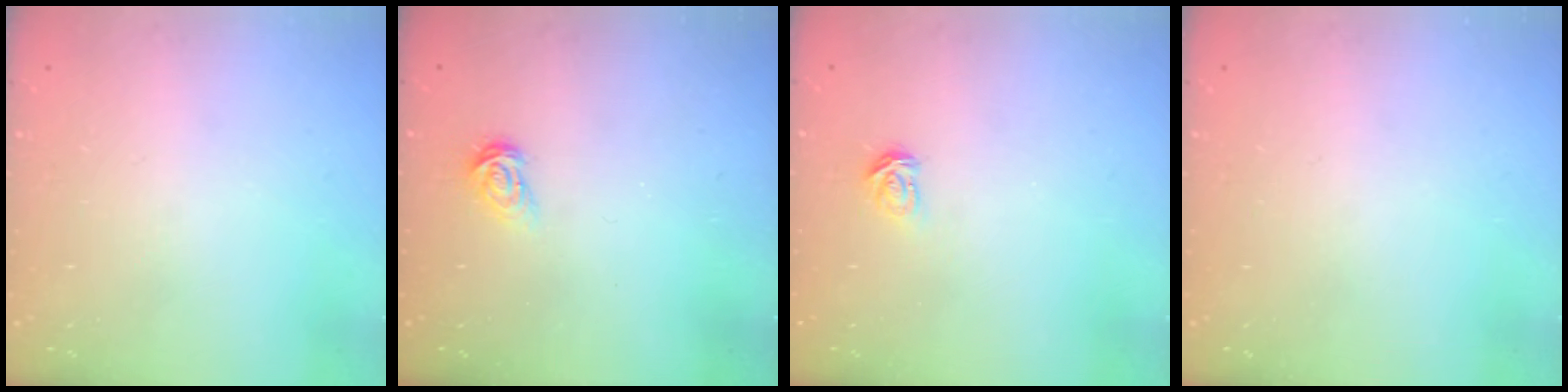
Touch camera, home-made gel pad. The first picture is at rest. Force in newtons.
{"total": 3.3, "press": 3.2, "slide": 0.4}
{"total": 3.3, "press": 3.3, "slide": 0.5}
{"total": 0.0}